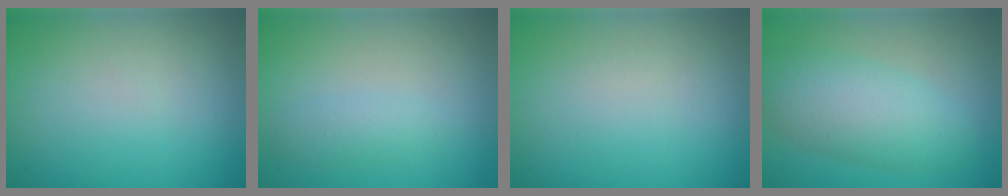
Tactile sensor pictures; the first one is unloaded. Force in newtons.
{"total": 1.4, "press": 1.4, "slide": 0.1}
{"total": 0.0}
{"total": 5.6, "press": 5.6, "slide": 0.1}